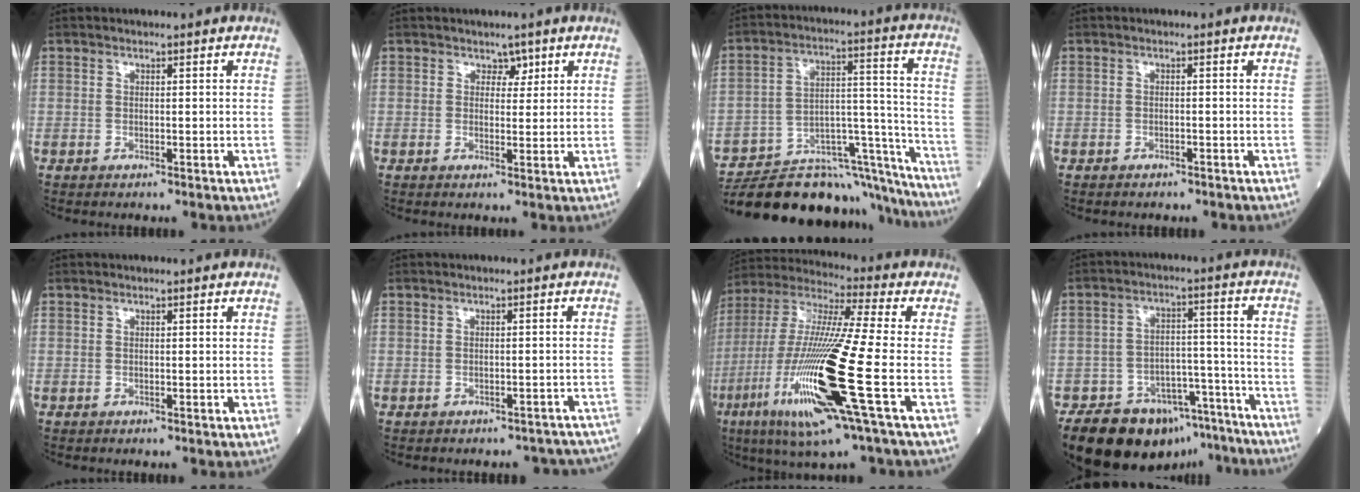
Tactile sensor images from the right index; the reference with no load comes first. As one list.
[{"total": 2.7, "force": [1.5, 1.8, 1.4], "torque": [-0.030, 0.010, 0.028]}, {"total": 28.5, "force": [-25.4, 6.1, 11.4], "torque": [-0.133, 0.013, -0.370]}, {"total": 3.3, "force": [-2.6, 1.5, 1.3], "torque": [-0.030, -0.003, -0.028]}, {"total": 0.0}, {"total": 8.6, "force": [-7.2, 4.3, 1.6], "torque": [-0.009, 0.029, -0.074]}, {"total": 23.2, "force": [-6.8, 1.3, 22.1], "torque": [-0.490, -0.037, -0.133]}, {"total": 19.5, "force": [-15.4, 9.0, 8.0], "torque": [-0.131, 0.028, -0.227]}]